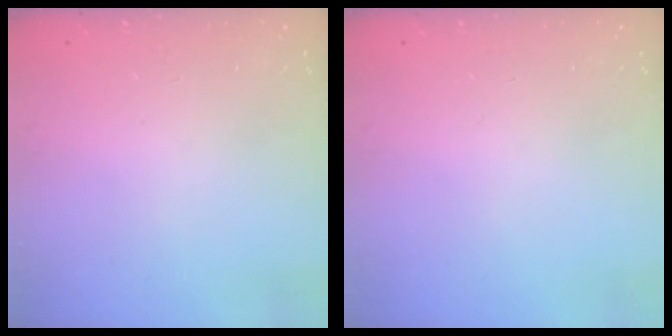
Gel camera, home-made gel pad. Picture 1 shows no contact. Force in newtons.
{"total": 0.0}